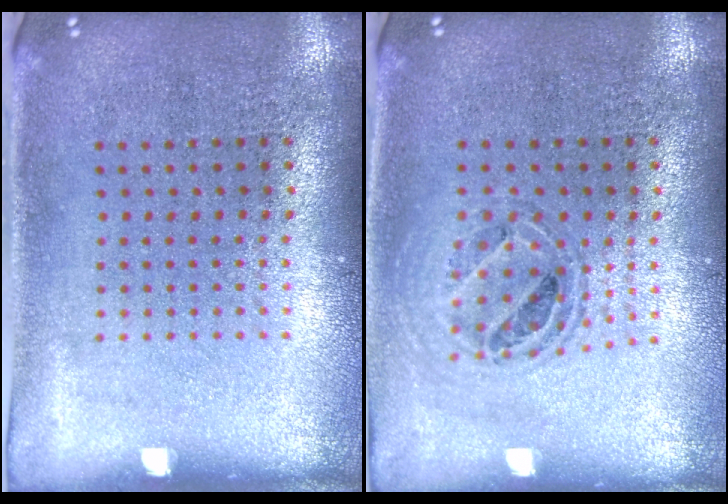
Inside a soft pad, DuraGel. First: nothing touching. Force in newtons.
{"total": 0.8, "press": 0.8, "slide": 0.1}